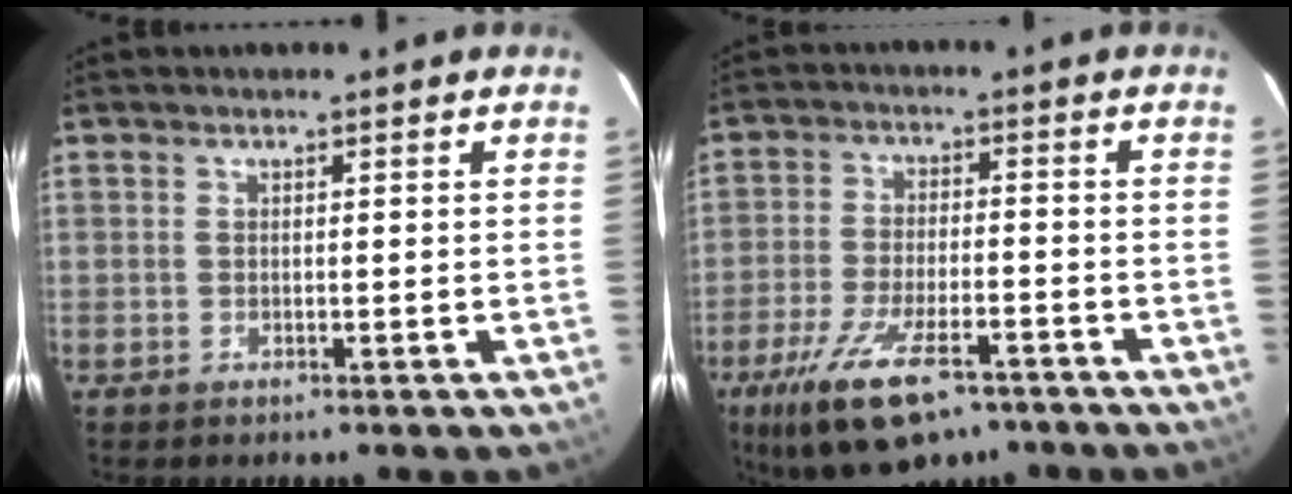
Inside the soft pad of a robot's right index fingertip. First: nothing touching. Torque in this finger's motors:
{"motor_torque": [1.33, -0.81, 0.72, 0.16]}